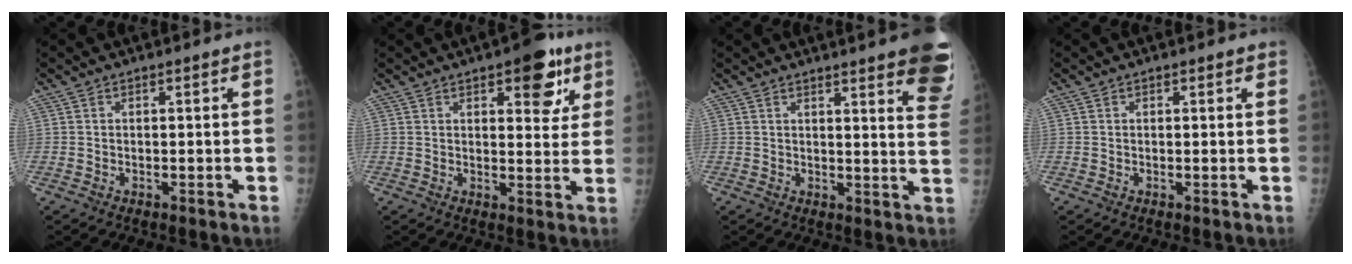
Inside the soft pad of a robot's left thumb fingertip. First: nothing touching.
{"total": 9.9, "force": [5.1, 4.5, 7.2], "torque": [-0.055, -0.017, 0.061]}
{"total": 15.0, "force": [10.0, 2.5, 10.9], "torque": [-0.110, -0.045, 0.101]}
{"total": 0.8, "force": [0.4, 0.6, 0.3], "torque": [0.005, -0.001, 0.002]}